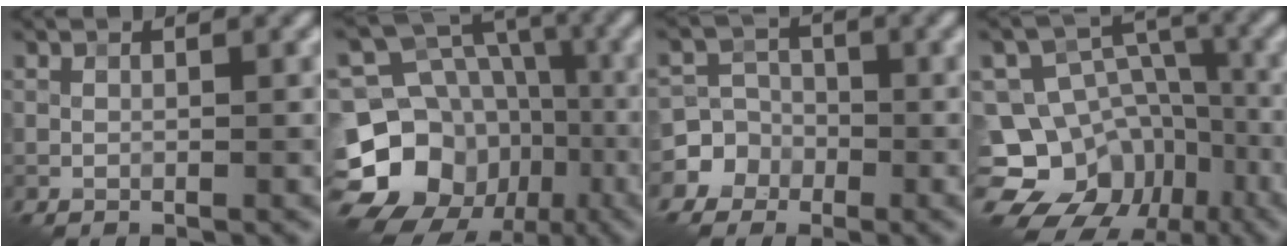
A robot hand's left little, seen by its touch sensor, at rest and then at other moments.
{"total": 14.6, "force": [-6.7, 11.8, 5.3], "torque": [-0.107, -0.009, -0.123]}
{"total": 5.0, "force": [-2.4, 4.4, 0.1], "torque": [0.019, 0.005, -0.061]}
{"total": 14.8, "force": [-8.5, 11.4, 4.0], "torque": [-0.090, -0.011, -0.134]}